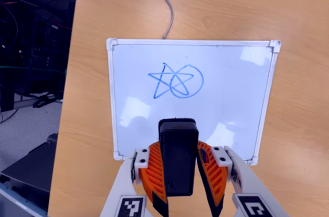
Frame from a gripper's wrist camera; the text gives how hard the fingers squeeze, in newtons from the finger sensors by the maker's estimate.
{"total": 8.7, "left": 7.4, "right": 10.0}